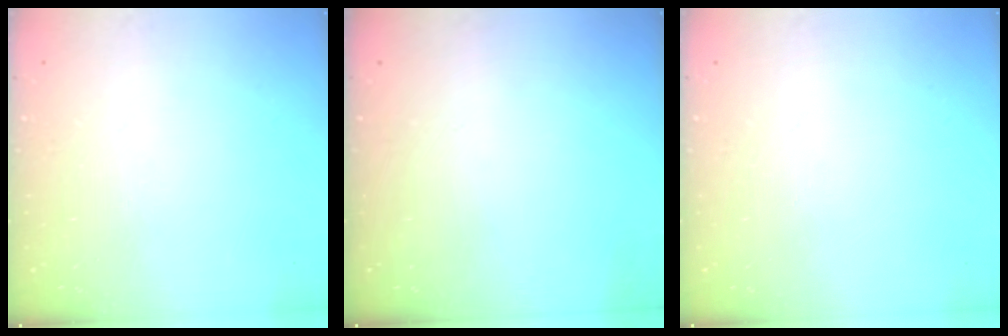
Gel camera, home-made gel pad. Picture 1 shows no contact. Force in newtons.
{"total": 0.0}
{"total": 0.0}